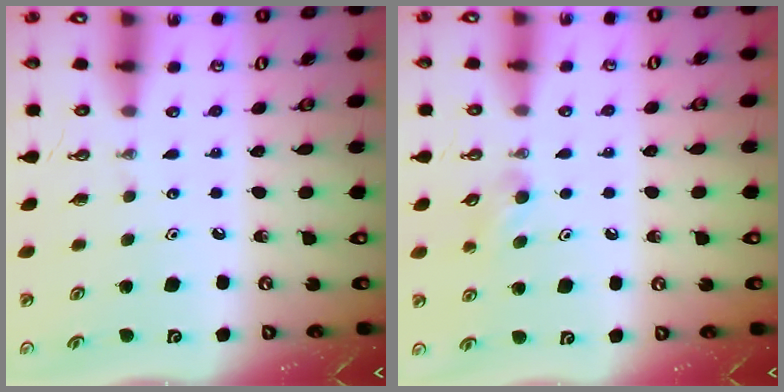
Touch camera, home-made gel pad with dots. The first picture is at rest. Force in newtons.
{"total": 3.6, "press": 3.4, "slide": 1.2}